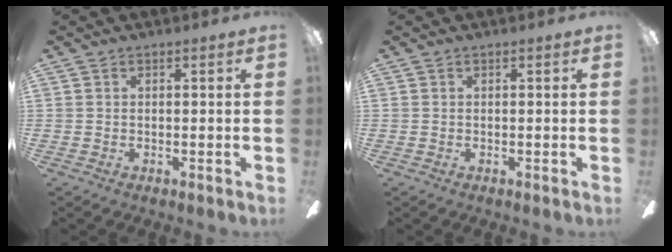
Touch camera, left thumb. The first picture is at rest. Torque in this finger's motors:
{"motor_torque": [-0.08, 0.01, -0.02, -0.04, 0.00]}